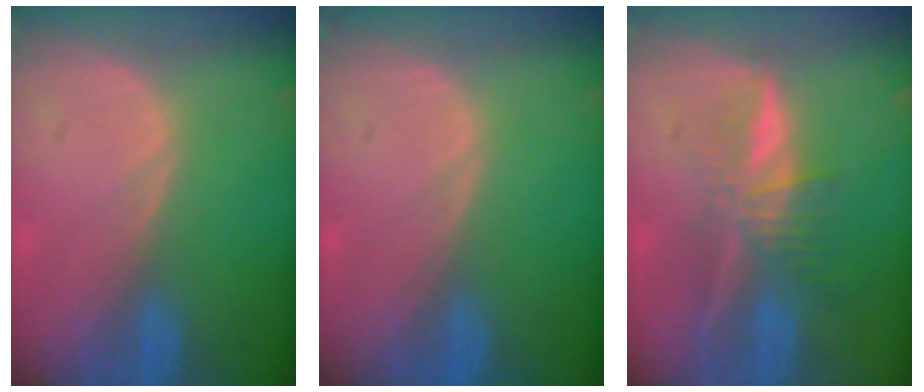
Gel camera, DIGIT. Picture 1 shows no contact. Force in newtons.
{"total": 0.0}
{"total": 6.7, "press": 5.8, "slide": 3.3}